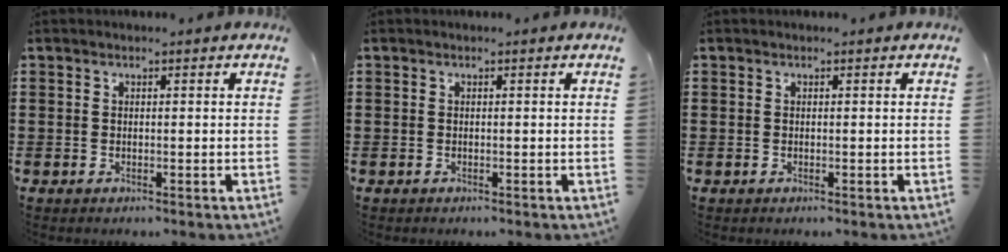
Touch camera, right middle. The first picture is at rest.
{"total": 0.0}
{"total": 0.0}